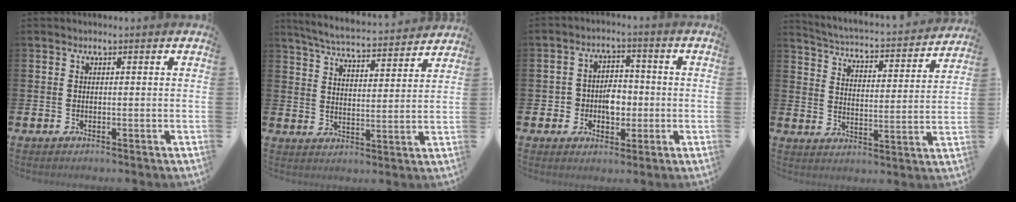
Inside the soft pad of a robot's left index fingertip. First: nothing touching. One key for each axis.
{"total": 5.8, "fx": 5.7, "fy": 0.3, "fz": 1.3, "tx": -0.050, "ty": -0.039, "tz": 0.097}
{"total": 4.6, "fx": -1.0, "fy": 3.8, "fz": 2.5, "tx": -0.040, "ty": 0.005, "tz": -0.027}
{"total": 3.9, "fx": 3.7, "fy": 0.6, "fz": 0.8, "tx": -0.041, "ty": -0.040, "tz": 0.054}